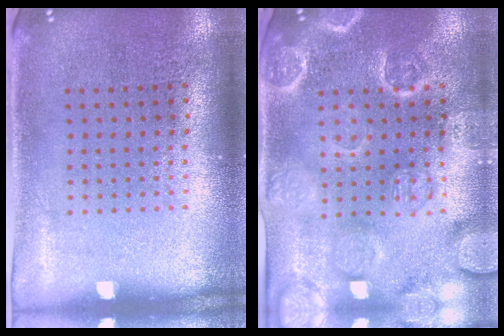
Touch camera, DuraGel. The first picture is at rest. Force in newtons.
{"total": 3.8, "press": 3.6, "slide": 1.1}